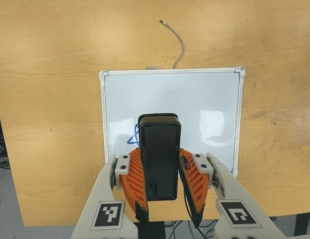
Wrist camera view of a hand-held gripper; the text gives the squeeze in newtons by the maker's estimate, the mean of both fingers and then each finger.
{"total": 6.9, "left": 6.3, "right": 7.5}